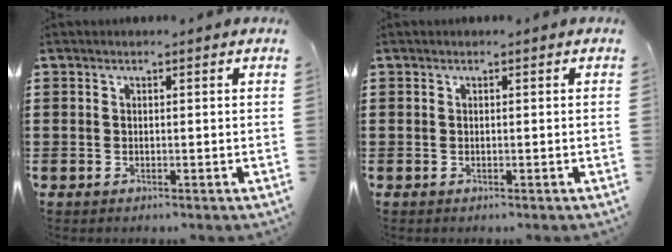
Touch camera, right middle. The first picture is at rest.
{"total": 0.0}